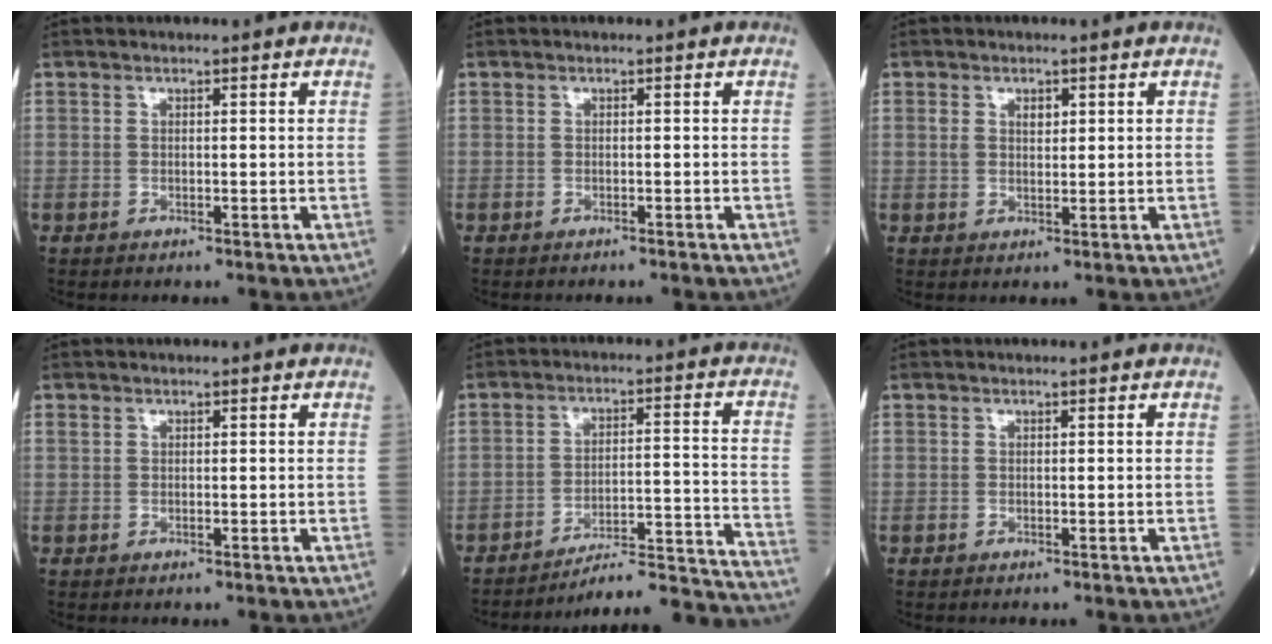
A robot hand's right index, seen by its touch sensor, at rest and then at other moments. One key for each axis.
{"total": 0.6, "fx": -0.5, "fy": 0.0, "fz": 0.3, "tx": -0.008, "ty": -0.002, "tz": -0.007}
{"total": 2.3, "fx": 0.9, "fy": 1.3, "fz": 1.7, "tx": -0.033, "ty": 0.008, "tz": 0.018}
{"total": 0.5, "fx": 0.2, "fy": 0.4, "fz": 0.2, "tx": -0.005, "ty": 0.007, "tz": 0.003}
{"total": 18.3, "fx": -17.8, "fy": -1.9, "fz": 3.5, "tx": -0.016, "ty": 0.015, "tz": -0.243}
{"total": 0.0}